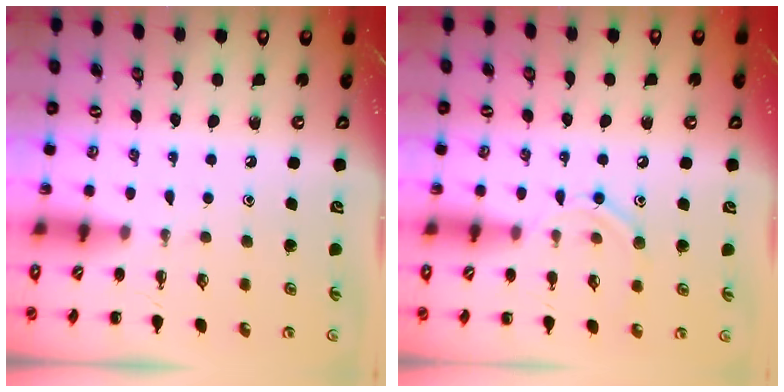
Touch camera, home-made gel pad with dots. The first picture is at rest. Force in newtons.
{"total": 8.3, "press": 8.2, "slide": 1.2}